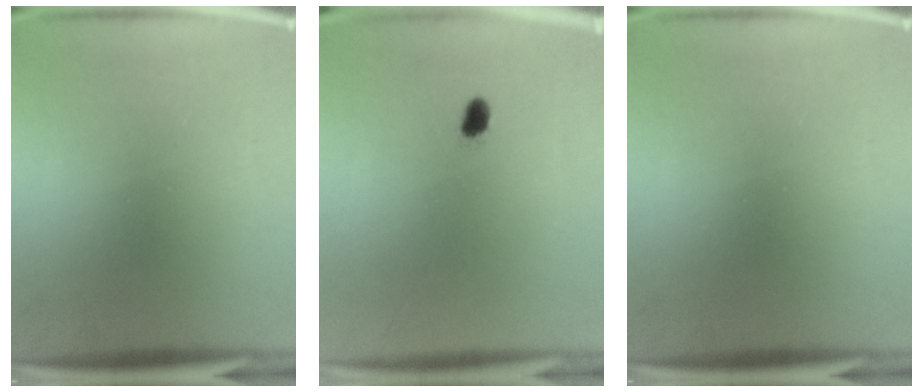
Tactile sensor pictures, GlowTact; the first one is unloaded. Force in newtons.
{"total": 1.8}
{"total": 0.0}